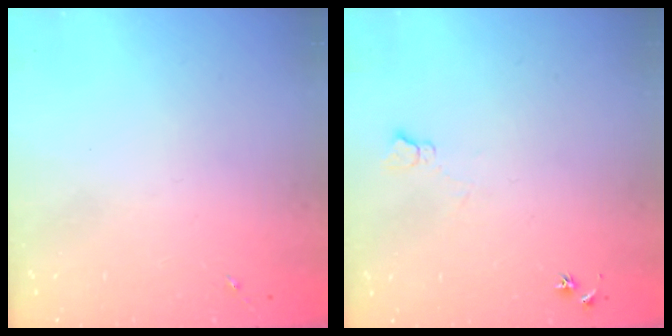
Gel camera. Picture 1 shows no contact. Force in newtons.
{"total": 6.2, "press": 6.1, "slide": 0.8}